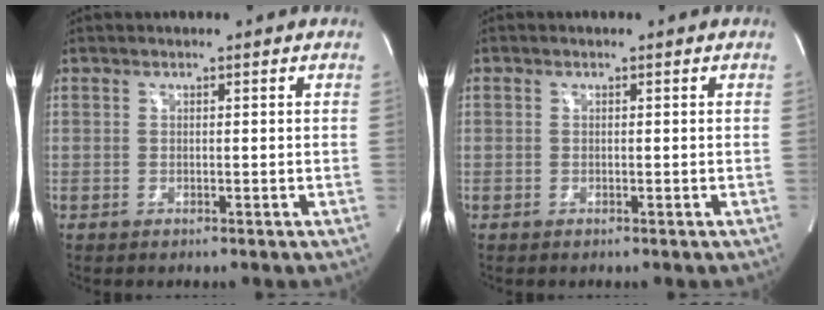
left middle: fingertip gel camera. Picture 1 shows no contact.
{"total": 0.0}